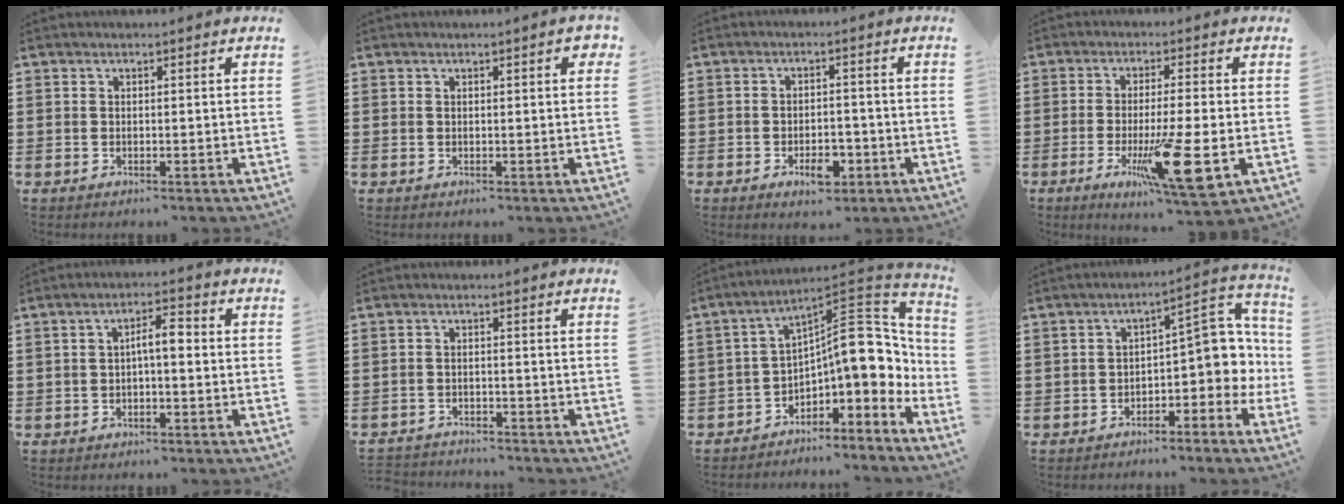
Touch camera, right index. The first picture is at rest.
{"total": 1.0, "force": [0.4, 0.2, 0.9], "torque": [-0.018, 0.004, 0.006]}
{"total": 6.4, "force": [-3.2, 2.0, 5.1], "torque": [-0.099, 0.001, -0.059]}
{"total": 12.7, "force": [-3.9, 1.7, 12.0], "torque": [-0.216, -0.017, -0.061]}
{"total": 3.4, "force": [-0.4, 0.9, 3.2], "torque": [-0.060, 0.009, -0.011]}
{"total": 2.3, "force": [-2.3, 0.2, -0.2], "torque": [-0.005, -0.001, -0.050]}
{"total": 12.3, "force": [-0.3, 6.2, 10.6], "torque": [-0.143, -0.011, -0.013]}
{"total": 6.4, "force": [-1.4, 3.4, 5.2], "torque": [-0.077, -0.014, -0.033]}